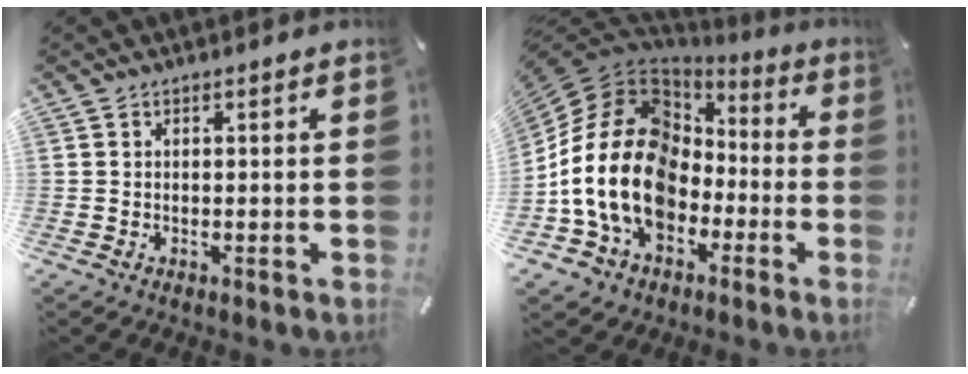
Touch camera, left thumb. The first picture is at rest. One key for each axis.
{"total": 21.9, "fx": -3.4, "fy": 16.6, "fz": 13.9, "tx": -0.312, "ty": 0.013, "tz": -0.058}